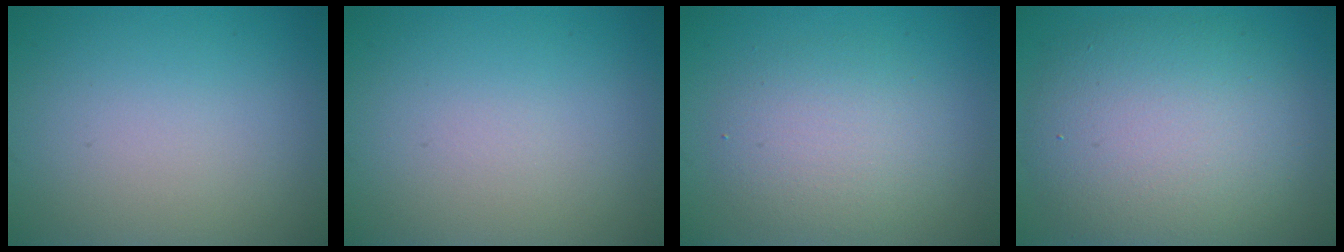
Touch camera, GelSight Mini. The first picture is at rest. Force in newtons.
{"total": 0.0}
{"total": 3.8, "press": 3.8, "slide": 0.3}
{"total": 9.1, "press": 9.1, "slide": 0.1}